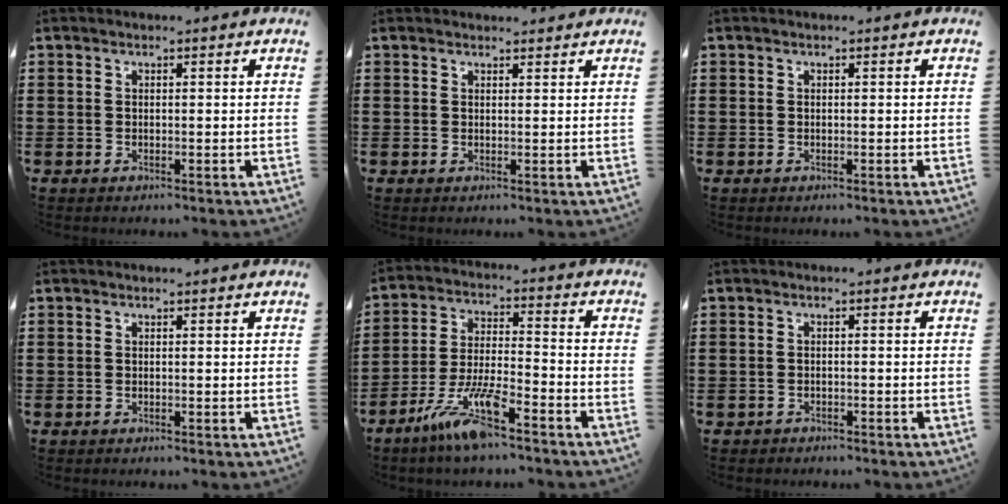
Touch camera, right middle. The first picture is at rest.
{"total": 1.1, "force": [1.1, 0.1, -0.1], "torque": [0.006, -0.005, 0.020]}
{"total": 0.0}
{"total": 0.0}
{"total": 9.6, "force": [-6.9, 1.5, 6.5], "torque": [-0.147, -0.006, -0.134]}
{"total": 1.0, "force": [-1.0, 0.3, -0.1], "torque": [-0.002, 0.002, -0.022]}